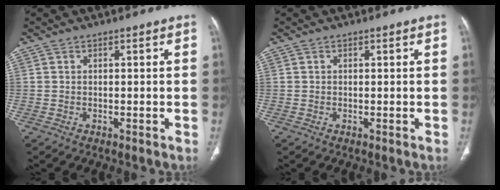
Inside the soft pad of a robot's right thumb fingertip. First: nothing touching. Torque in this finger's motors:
{"motor_torque": [-0.11, 0.19, -0.23, 0.09, 0.03]}